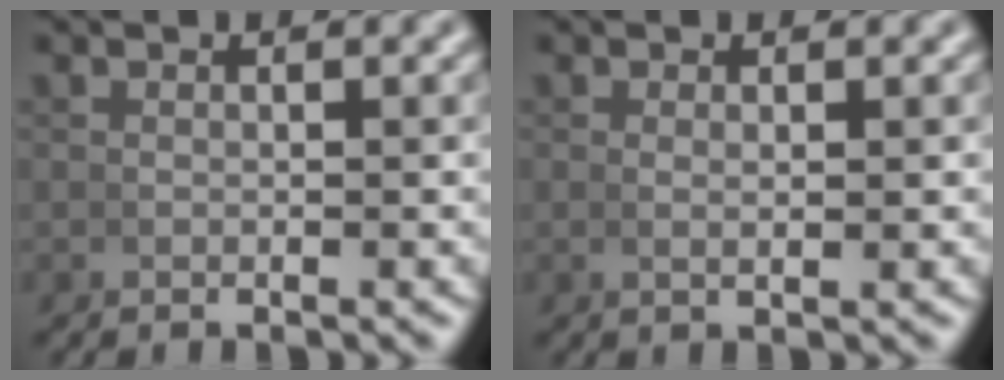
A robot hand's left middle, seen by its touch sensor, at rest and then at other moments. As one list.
[{"total": 0.8, "force": [0.3, 0.0, 0.7], "torque": [-0.016, -0.007, 0.008]}]